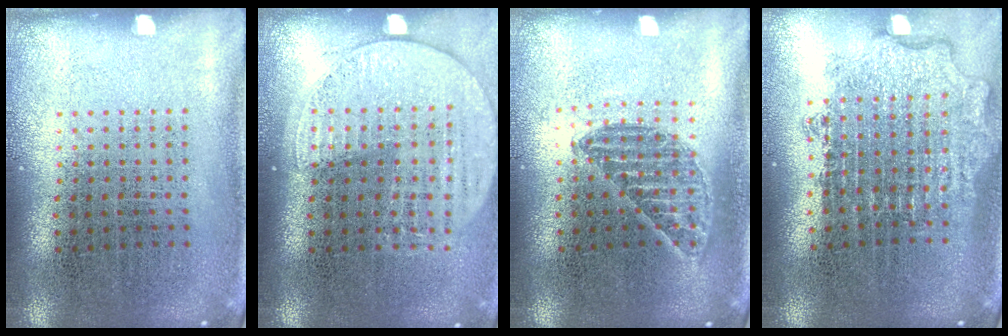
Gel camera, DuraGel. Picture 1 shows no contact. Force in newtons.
{"total": 1.5, "press": 1.3, "slide": 0.7}
{"total": 1.2, "press": 1.1, "slide": 0.5}
{"total": 1.9, "press": 1.5, "slide": 1.2}